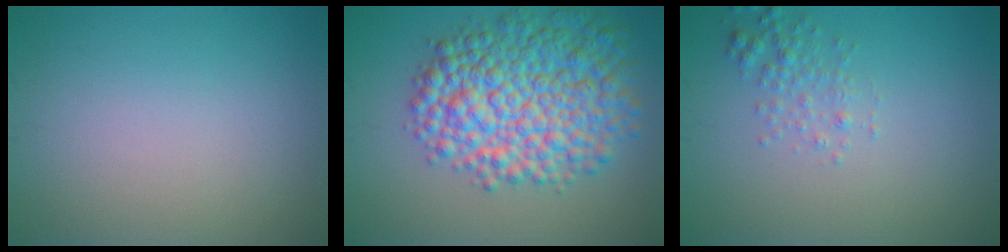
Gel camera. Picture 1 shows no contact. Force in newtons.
{"total": 9.8, "press": 9.8, "slide": 0.2}
{"total": 1.6, "press": 1.6, "slide": 0.1}